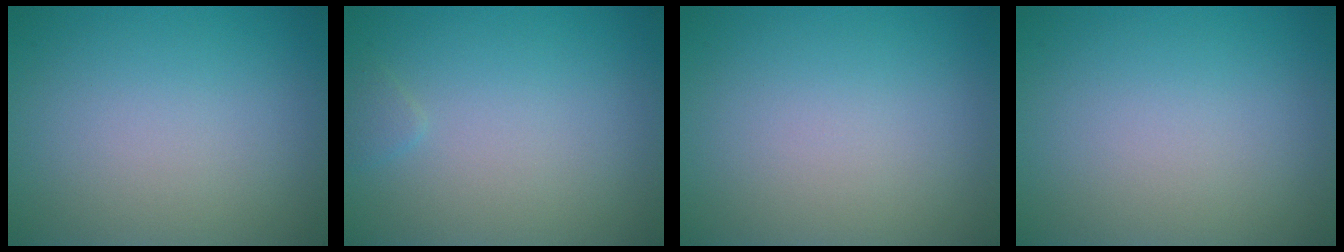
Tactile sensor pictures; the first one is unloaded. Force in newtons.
{"total": 0.6, "press": 0.6, "slide": 0.1}
{"total": 0.0}
{"total": 0.0}